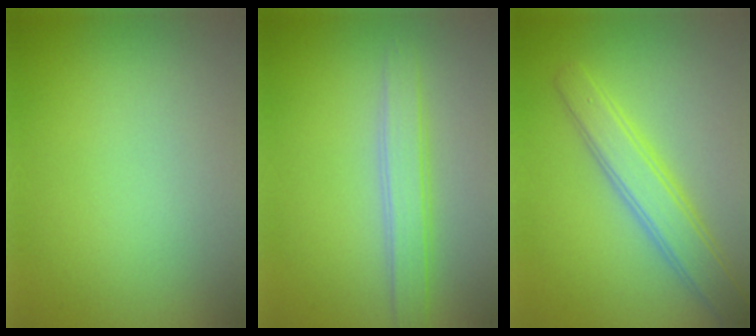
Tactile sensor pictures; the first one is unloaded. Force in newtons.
{"total": 2.6, "press": 2.6, "slide": 0.0}
{"total": 3.9, "press": 3.9, "slide": 0.1}